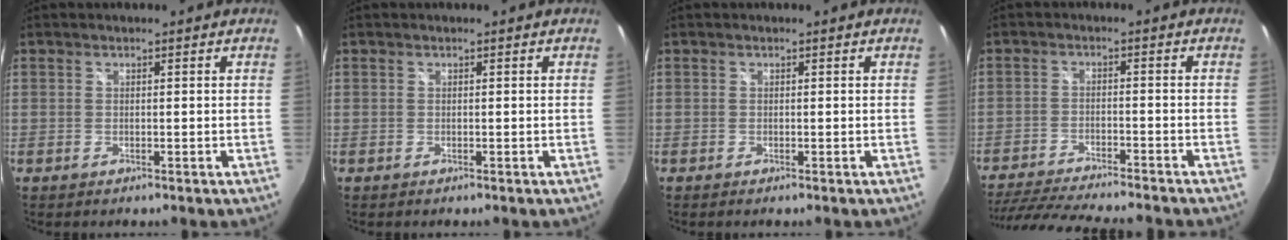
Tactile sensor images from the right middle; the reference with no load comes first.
{"total": 0.0}
{"total": 0.0}
{"total": 16.8, "force": [-14.9, 2.2, 7.5], "torque": [-0.154, -0.027, -0.233]}